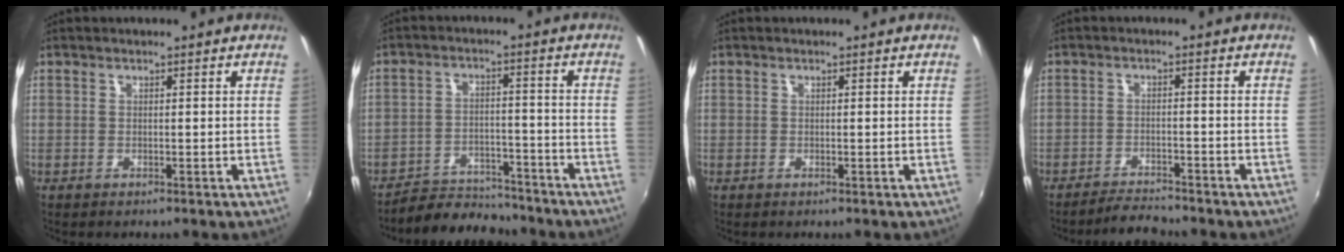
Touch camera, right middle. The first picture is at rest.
{"total": 8.6, "force": [-8.1, 2.4, 1.5], "torque": [-0.046, 0.007, -0.121]}
{"total": 0.0}
{"total": 4.6, "force": [-4.5, 0.2, 1.0], "torque": [-0.039, -0.009, -0.078]}